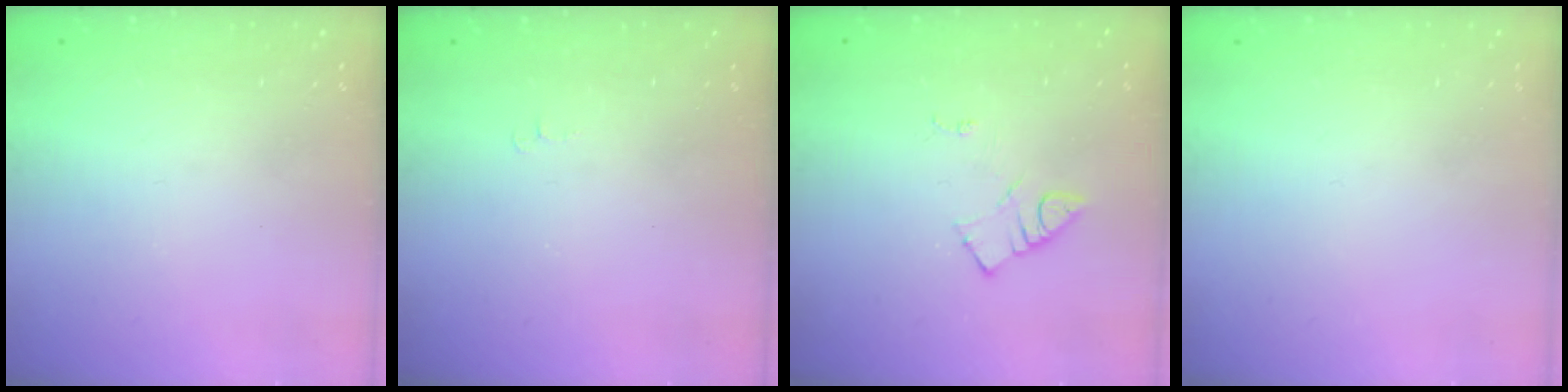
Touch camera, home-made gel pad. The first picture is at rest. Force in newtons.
{"total": 3.6, "press": 3.6, "slide": 0.4}
{"total": 4.5, "press": 4.4, "slide": 0.7}
{"total": 1.5, "press": 1.5, "slide": 0.1}